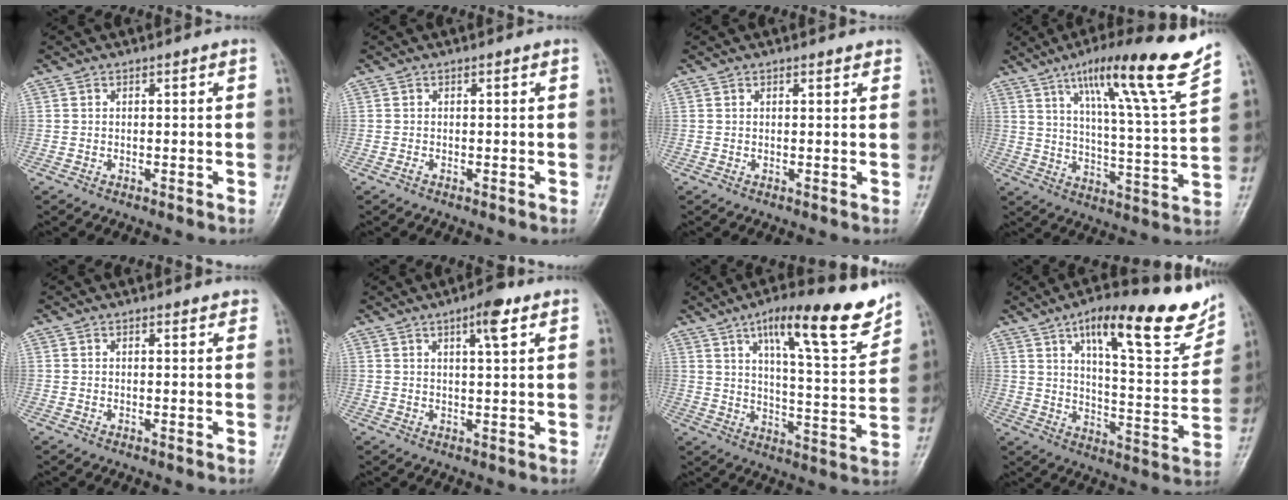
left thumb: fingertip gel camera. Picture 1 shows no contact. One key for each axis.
{"total": 0.0}
{"total": 1.2, "fx": 0.9, "fy": 0.4, "fz": 0.6, "tx": -0.005, "ty": -0.003, "tz": 0.010}
{"total": 18.8, "fx": 12.4, "fy": 0.6, "fz": 14.1, "tx": -0.198, "ty": -0.064, "tz": 0.190}
{"total": 1.4, "fx": 1.1, "fy": 0.5, "fz": 0.6, "tx": -0.002, "ty": -0.003, "tz": 0.010}
{"total": 5.1, "fx": 2.8, "fy": 1.2, "fz": 4.1, "tx": -0.059, "ty": -0.010, "tz": 0.040}
{"total": 18.5, "fx": 11.9, "fy": 4.1, "fz": 13.6, "tx": -0.169, "ty": -0.059, "tz": 0.181}
{"total": 23.1, "fx": 13.6, "fy": 7.1, "fz": 17.2, "tx": -0.201, "ty": -0.044, "tz": 0.203}